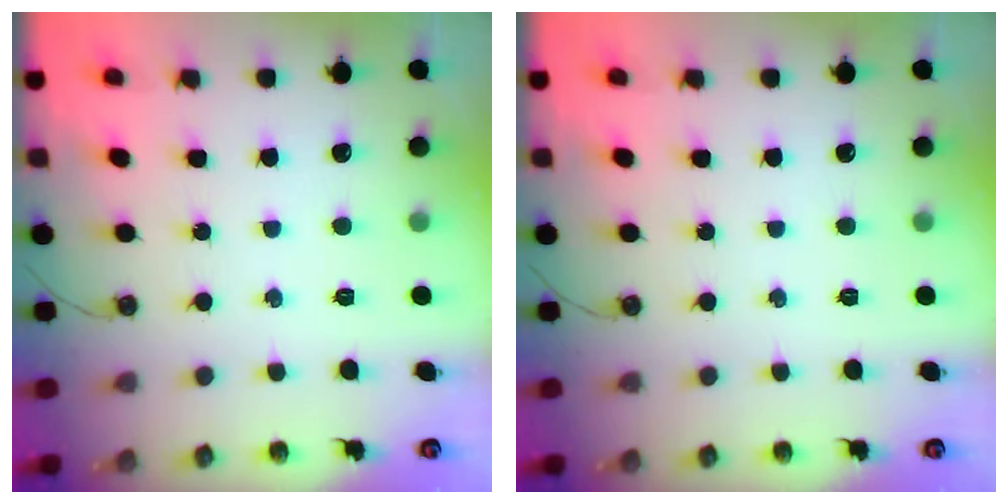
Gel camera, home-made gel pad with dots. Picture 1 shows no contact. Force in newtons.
{"total": 0.0}